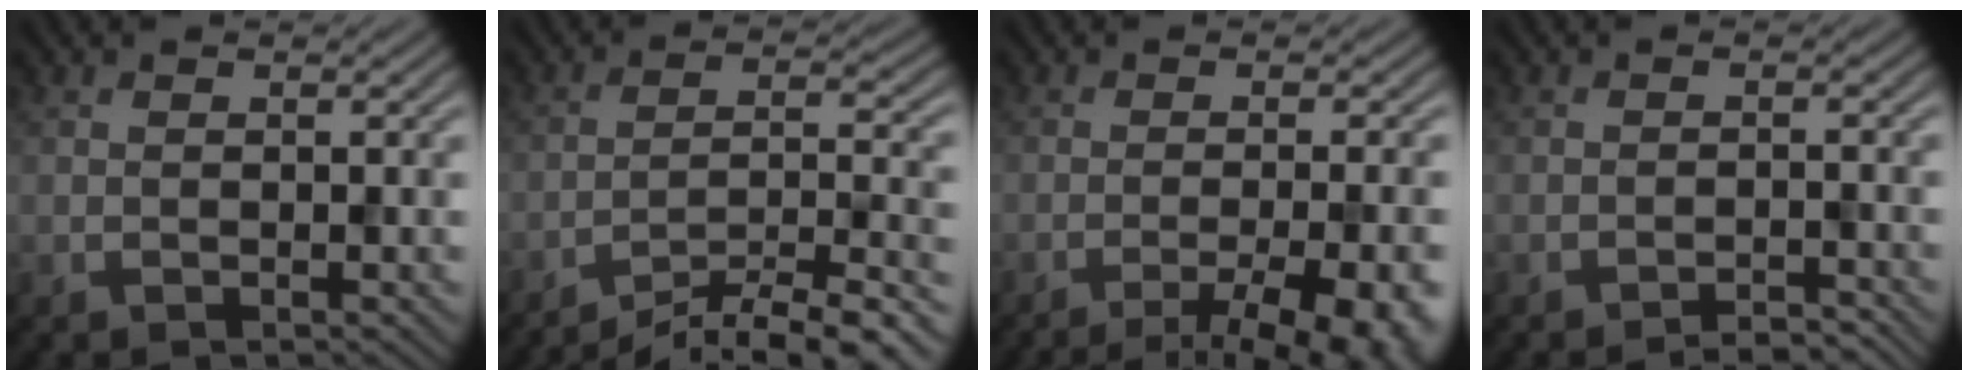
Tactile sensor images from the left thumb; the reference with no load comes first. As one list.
[{"total": 10.7, "force": [-9.1, 1.4, 5.3], "torque": [-0.085, 0.003, -0.143]}, {"total": 10.5, "force": [-6.2, 2.7, 8.0], "torque": [-0.105, -0.003, -0.070]}, {"total": 2.2, "force": [-2.1, 0.2, 0.8], "torque": [-0.007, 0.005, -0.036]}]